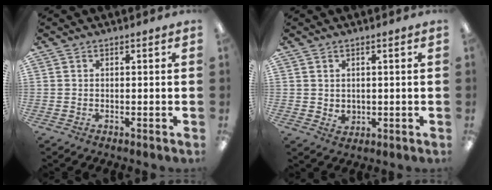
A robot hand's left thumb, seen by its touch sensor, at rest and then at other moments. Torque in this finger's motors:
{"motor_torque": [-0.24, 0.25, 0.13, -0.21, 0.01]}